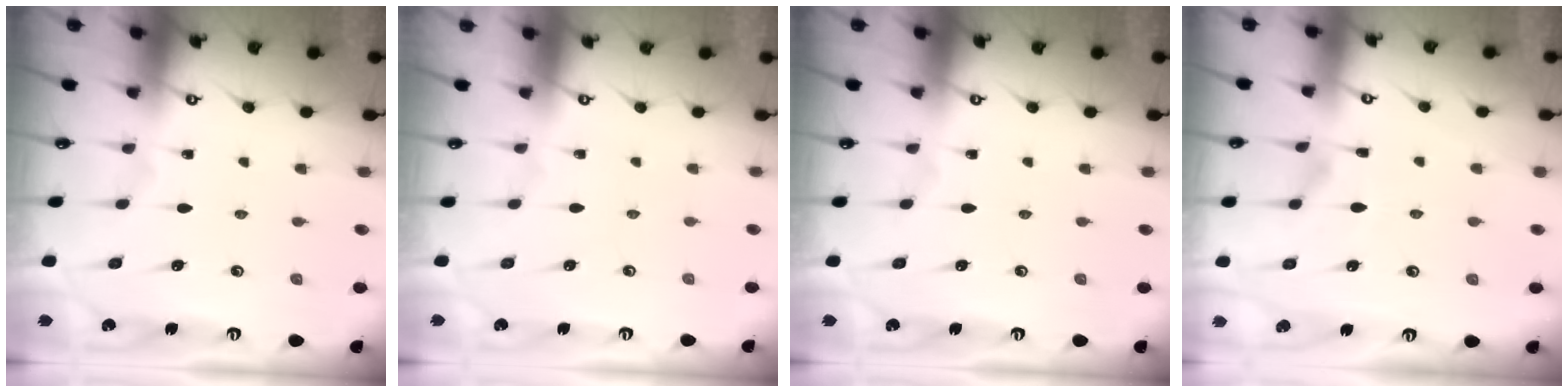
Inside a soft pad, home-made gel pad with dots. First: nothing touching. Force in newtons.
{"total": 1.5, "press": 1.4, "slide": 0.6}
{"total": 0.0}
{"total": 2.1, "press": 1.6, "slide": 1.3}